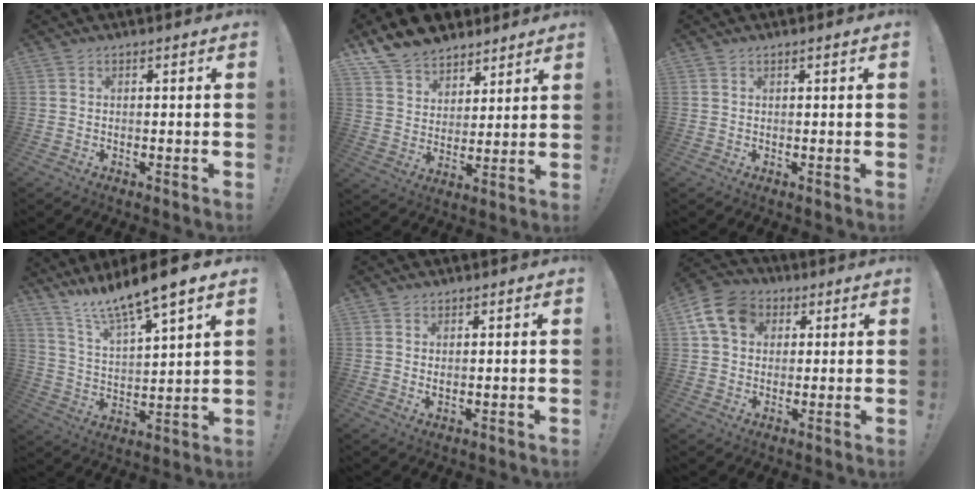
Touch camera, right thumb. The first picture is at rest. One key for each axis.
{"total": 11.8, "fx": 9.8, "fy": 6.2, "fz": 2.1, "tx": -0.054, "ty": -0.076, "tz": 0.193}
{"total": 0.5, "fx": 0.3, "fy": -0.1, "fz": 0.4, "tx": -0.012, "ty": 0.002, "tz": 0.006}
{"total": 11.9, "fx": 10.5, "fy": 0.7, "fz": 5.6, "tx": -0.114, "ty": -0.083, "tz": 0.178}
{"total": 1.4, "fx": 1.0, "fy": 0.7, "fz": 0.7, "tx": -0.001, "ty": -0.007, "tz": 0.017}
{"total": 12.8, "fx": 4.2, "fy": 10.0, "fz": 6.8, "tx": -0.115, "ty": -0.002, "tz": 0.087}